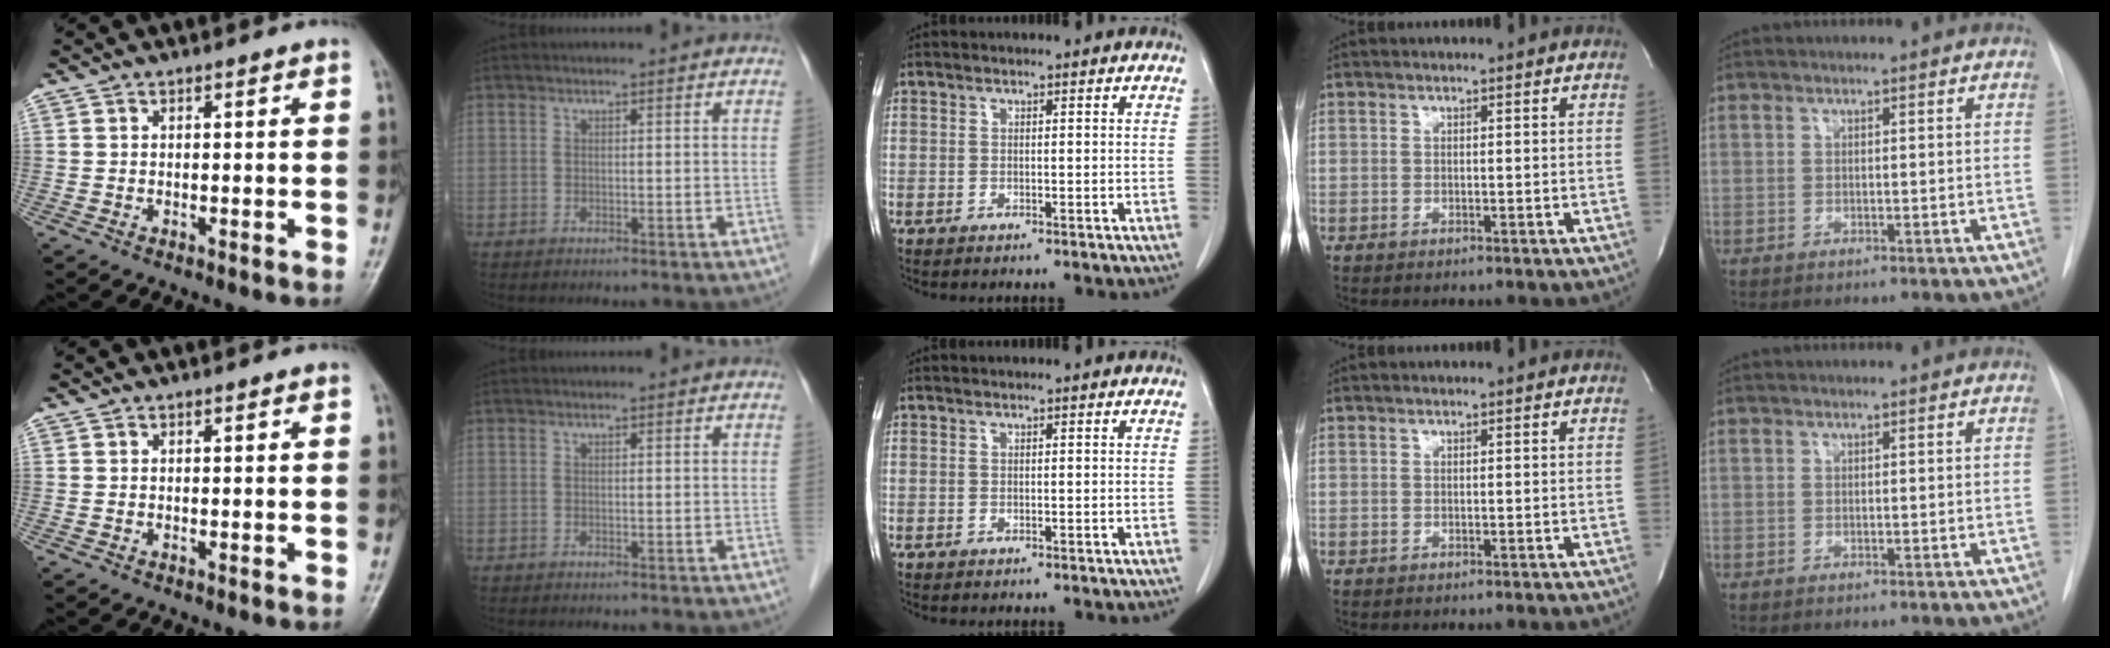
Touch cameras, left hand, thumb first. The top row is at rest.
{}